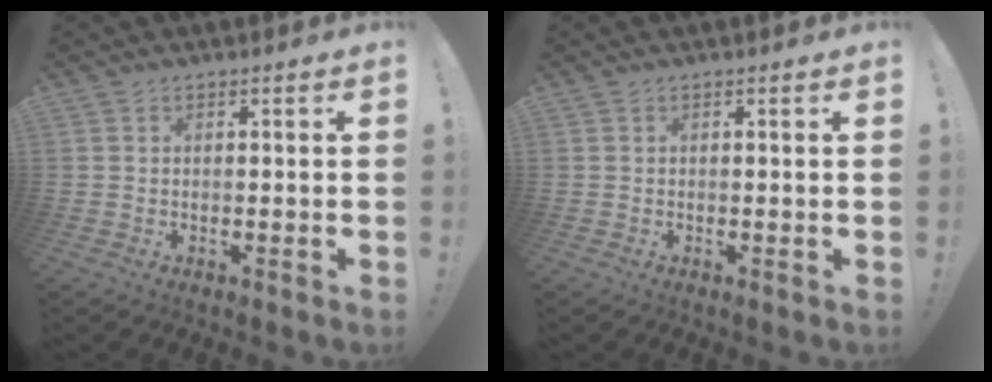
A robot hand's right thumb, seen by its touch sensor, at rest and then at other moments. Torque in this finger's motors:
{"motor_torque": [0.07, 0.73, 0.51, 0.40, 0.24]}